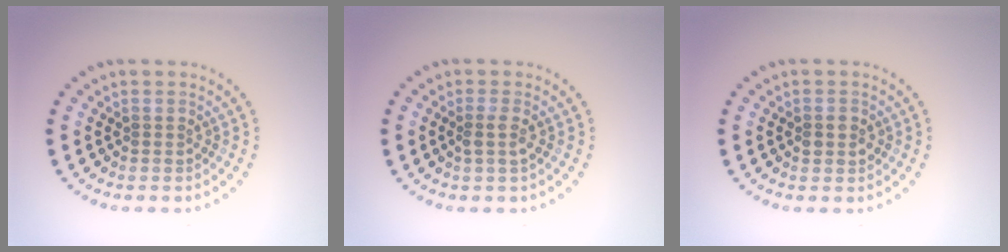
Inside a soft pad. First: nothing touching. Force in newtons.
{"total": 1.3, "press": 1.1, "slide": 0.7}
{"total": 1.4, "press": 1.3, "slide": 0.1}